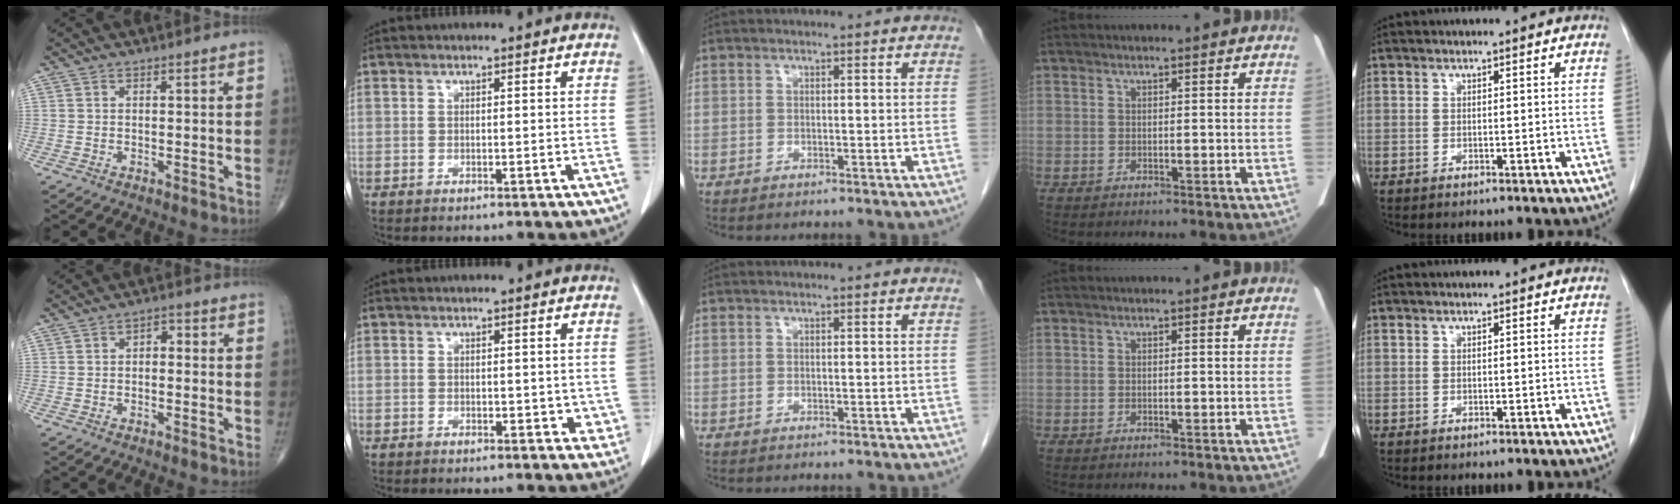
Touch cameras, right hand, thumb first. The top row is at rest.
{"thumb": {"total": 2.4, "force": [-0.1, 1.5, 1.8], "torque": [-0.014, 0.011, -0.011]}, "index": {"total": 2.5, "force": [-0.2, 1.7, 1.8], "torque": [-0.011, 0.002, 0.001]}}